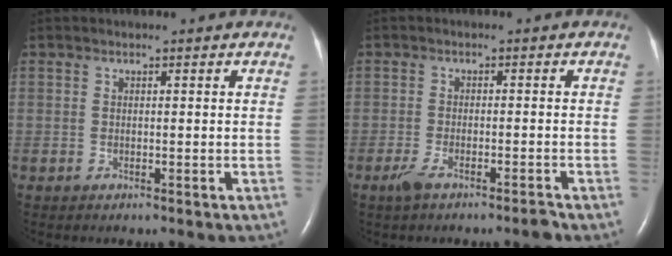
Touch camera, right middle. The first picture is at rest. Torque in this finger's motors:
{"motor_torque": [0.24, -0.26, 0.04, 0.02]}